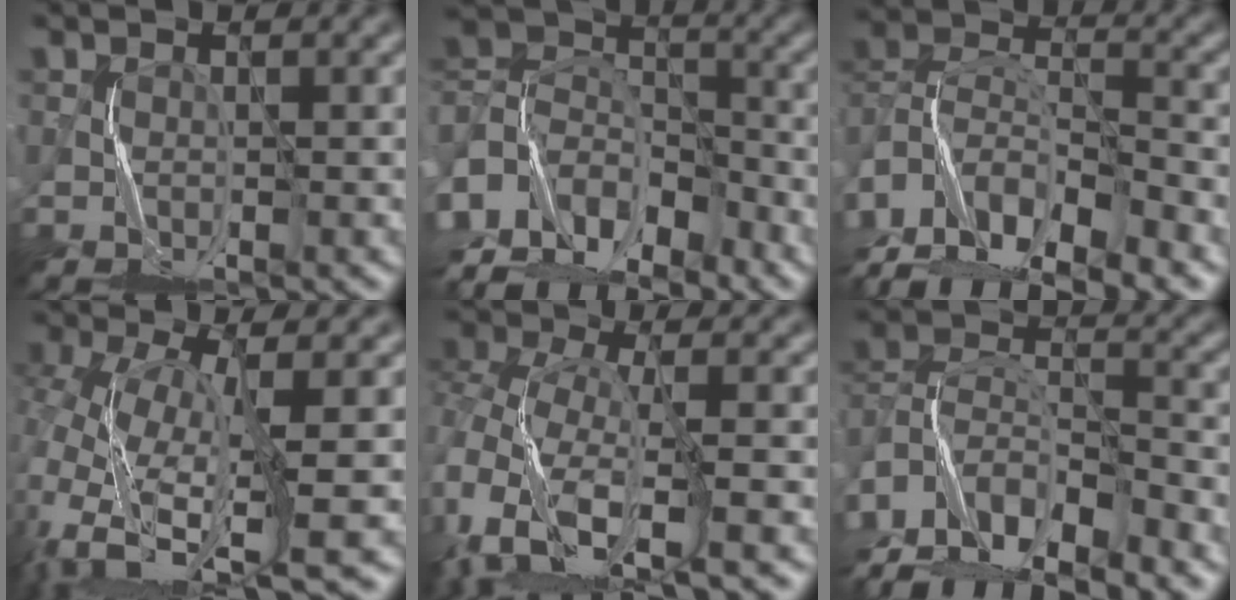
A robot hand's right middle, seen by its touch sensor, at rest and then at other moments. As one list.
[{"total": 9.9, "force": [-7.1, 5.8, 3.7], "torque": [-0.083, 0.014, -0.149]}, {"total": 13.8, "force": [-11.2, 5.7, 5.9], "torque": [-0.110, 0.014, -0.176]}, {"total": 9.3, "force": [-3.3, 3.4, 7.9], "torque": [-0.172, -0.017, -0.057]}, {"total": 8.6, "force": [-4.4, 3.6, 6.5], "torque": [-0.152, -0.016, -0.083]}, {"total": 13.2, "force": [-11.5, 4.6, 4.6], "torque": [-0.087, 0.005, -0.187]}]